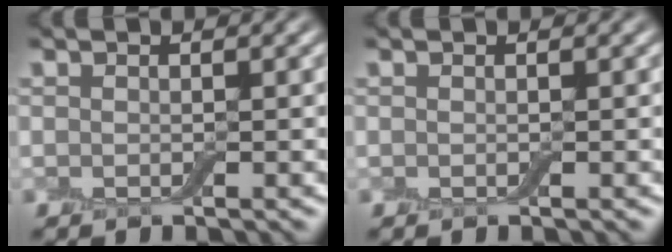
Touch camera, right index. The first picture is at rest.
{"total": 0.0}